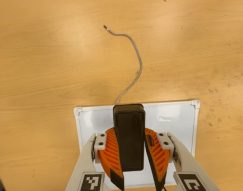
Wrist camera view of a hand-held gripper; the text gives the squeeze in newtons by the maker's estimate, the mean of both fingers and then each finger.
{"total": 11.4, "left": 10.4, "right": 12.4}